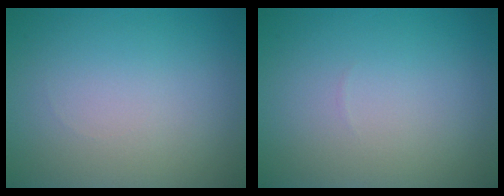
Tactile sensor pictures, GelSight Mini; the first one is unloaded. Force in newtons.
{"total": 0.0}